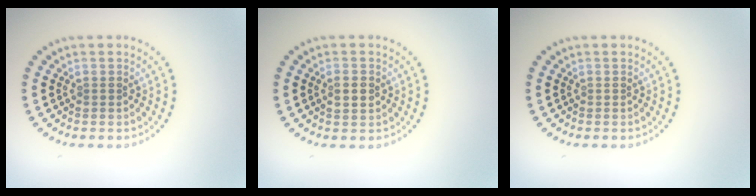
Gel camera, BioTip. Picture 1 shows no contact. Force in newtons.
{"total": 1.5, "press": 1.5, "slide": 0.2}
{"total": 0.0}